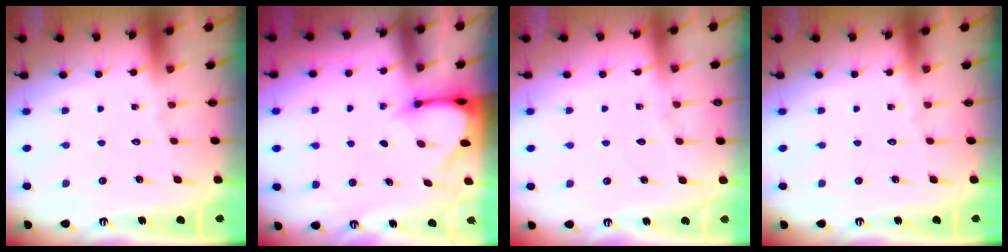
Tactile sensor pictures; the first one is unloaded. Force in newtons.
{"total": 3.4, "press": 3.3, "slide": 0.3}
{"total": 2.7, "press": 2.6, "slide": 0.5}
{"total": 0.0}